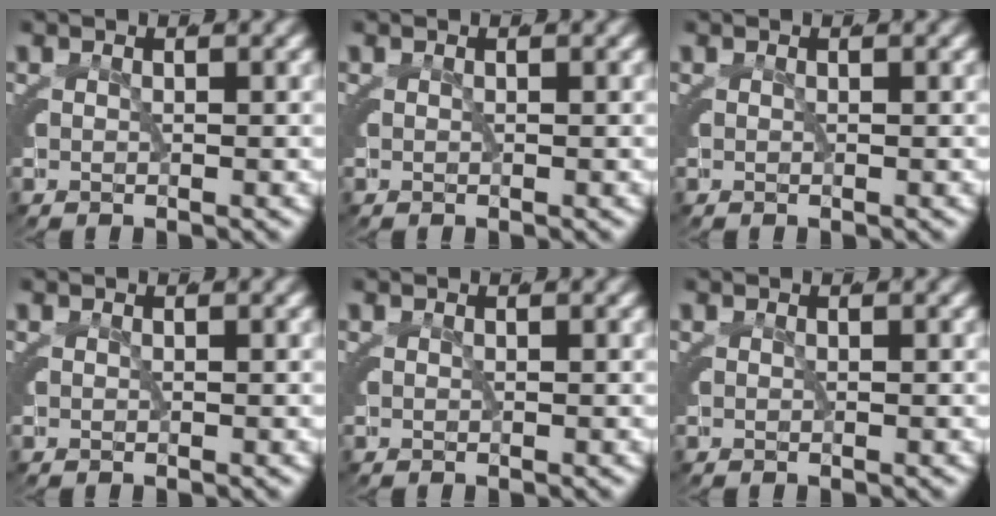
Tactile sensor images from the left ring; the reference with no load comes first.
{"total": 0.0}
{"total": 0.0}
{"total": 0.0}
{"total": 0.0}
{"total": 0.0}